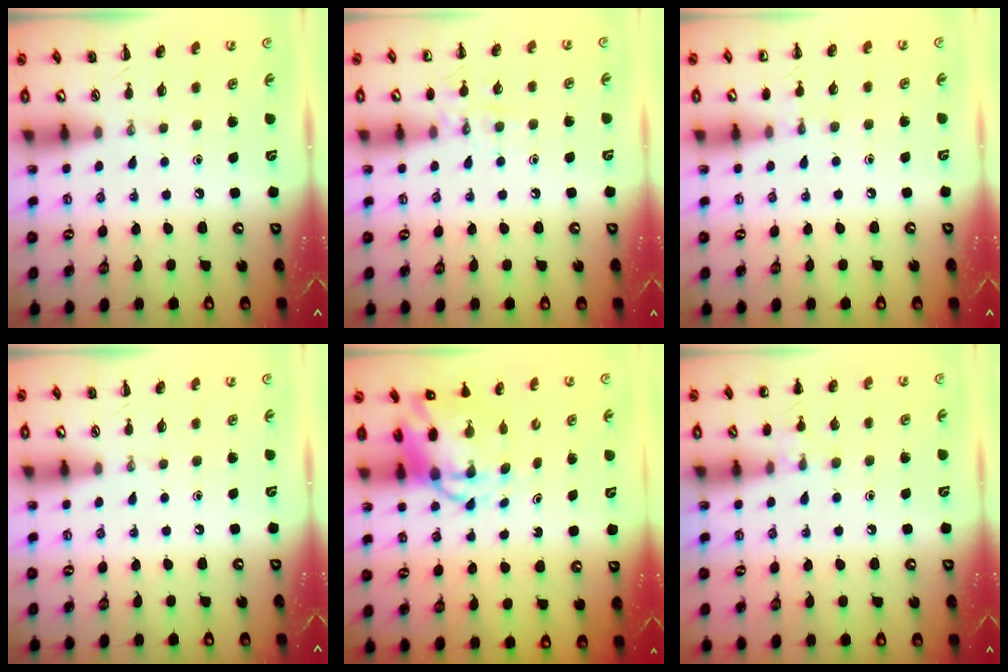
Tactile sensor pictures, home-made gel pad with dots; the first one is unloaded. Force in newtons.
{"total": 8.2, "press": 8.1, "slide": 1.4}
{"total": 4.8, "press": 4.5, "slide": 1.5}
{"total": 0.0}
{"total": 6.9, "press": 6.7, "slide": 1.8}
{"total": 7.0, "press": 6.6, "slide": 2.1}